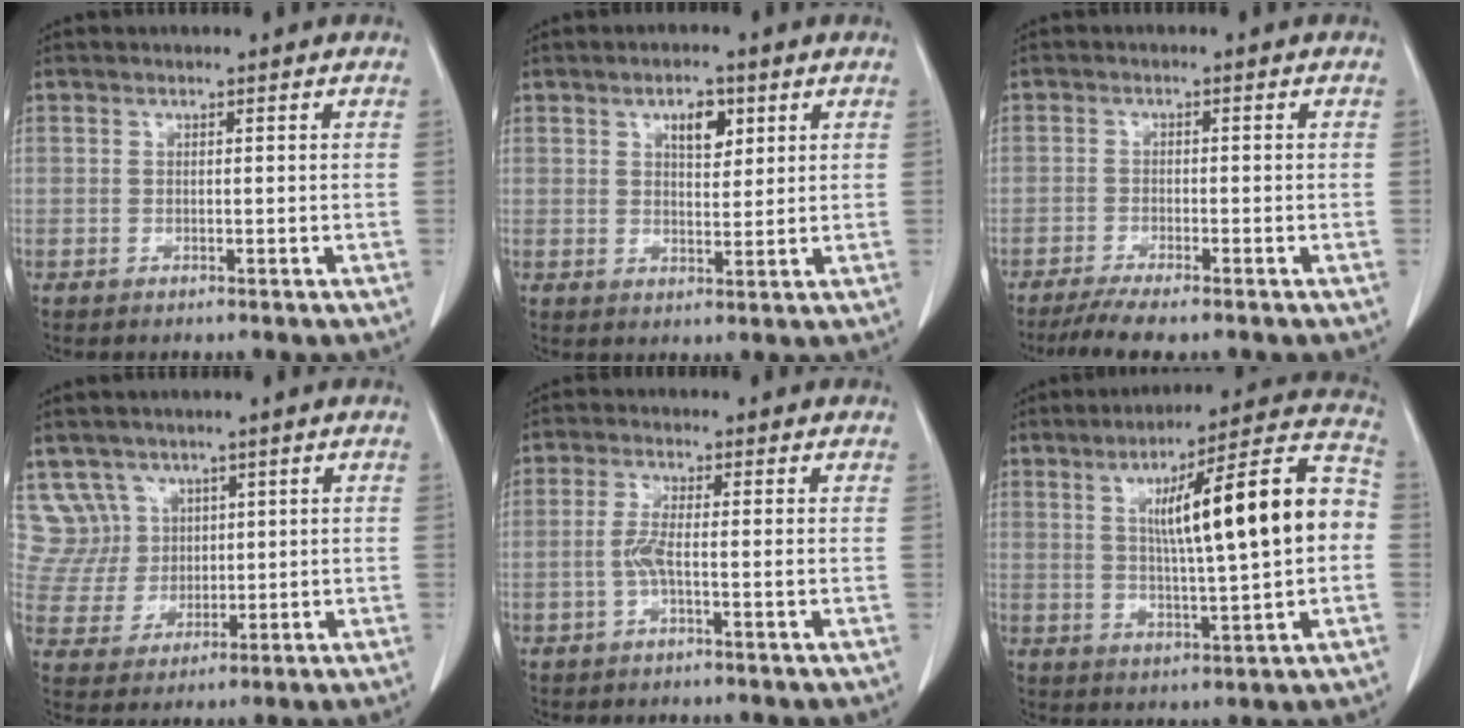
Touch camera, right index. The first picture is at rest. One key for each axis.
{"total": 4.4, "fx": 2.1, "fy": 2.0, "fz": 3.3, "tx": -0.053, "ty": 0.000, "tz": 0.035}
{"total": 5.5, "fx": -4.4, "fy": 0.2, "fz": 3.3, "tx": -0.056, "ty": -0.013, "tz": -0.073}
{"total": 6.7, "fx": 3.7, "fy": 5.6, "fz": -0.7, "tx": 0.017, "ty": 0.019, "tz": 0.085}
{"total": 2.8, "fx": -0.8, "fy": 0.1, "fz": 2.7, "tx": -0.057, "ty": 0.002, "tz": -0.016}
{"total": 17.3, "fx": 1.8, "fy": 1.9, "fz": 17.1, "tx": -0.253, "ty": 0.035, "tz": 0.027}